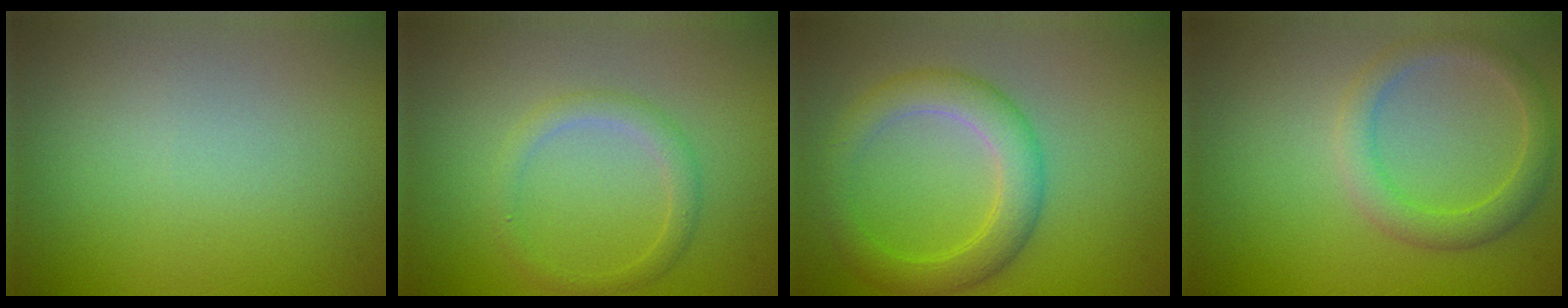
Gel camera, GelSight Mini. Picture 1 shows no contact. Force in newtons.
{"total": 1.9, "press": 1.8, "slide": 0.1}
{"total": 4.2, "press": 4.2, "slide": 0.2}
{"total": 2.9, "press": 2.9, "slide": 0.1}